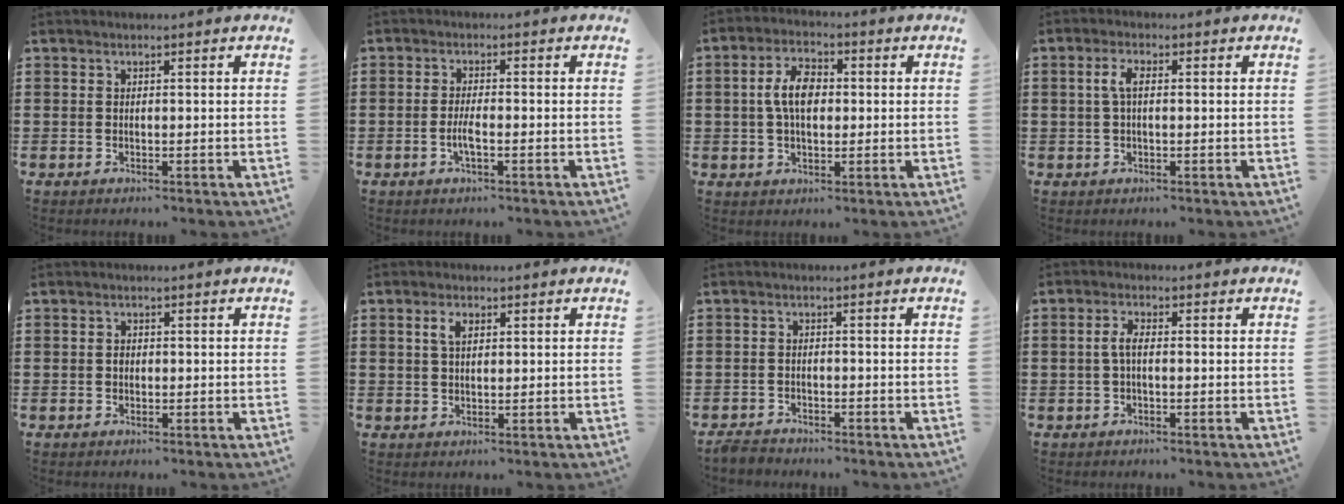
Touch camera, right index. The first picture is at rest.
{"total": 2.7, "force": [-0.9, 0.6, 2.5], "torque": [-0.058, -0.004, -0.021]}
{"total": 6.4, "force": [0.5, 3.4, 5.4], "torque": [-0.115, 0.013, 0.004]}
{"total": 2.9, "force": [0.2, 1.1, 2.7], "torque": [-0.061, 0.002, -0.002]}
{"total": 0.7, "force": [-0.1, 0.6, 0.4], "torque": [-0.011, 0.001, -0.001]}
{"total": 2.6, "force": [1.0, 1.2, 2.0], "torque": [-0.044, 0.007, 0.017]}
{"total": 1.9, "force": [-1.9, 0.3, 0.0], "torque": [-0.005, 0.000, -0.041]}
{"total": 2.7, "force": [-0.4, 0.9, 2.5], "torque": [-0.062, -0.003, -0.014]}